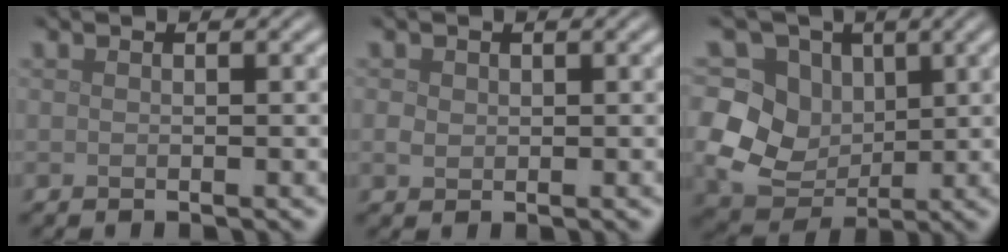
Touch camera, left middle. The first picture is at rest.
{"total": 1.1, "force": [0.2, 1.0, 0.4], "torque": [-0.007, -0.001, 0.003]}
{"total": 10.2, "force": [1.3, 8.5, 5.3], "torque": [-0.125, 0.013, 0.008]}